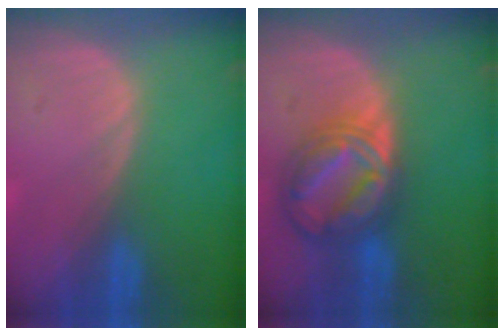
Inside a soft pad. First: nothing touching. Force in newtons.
{"total": 8.6, "press": 8.5, "slide": 0.6}